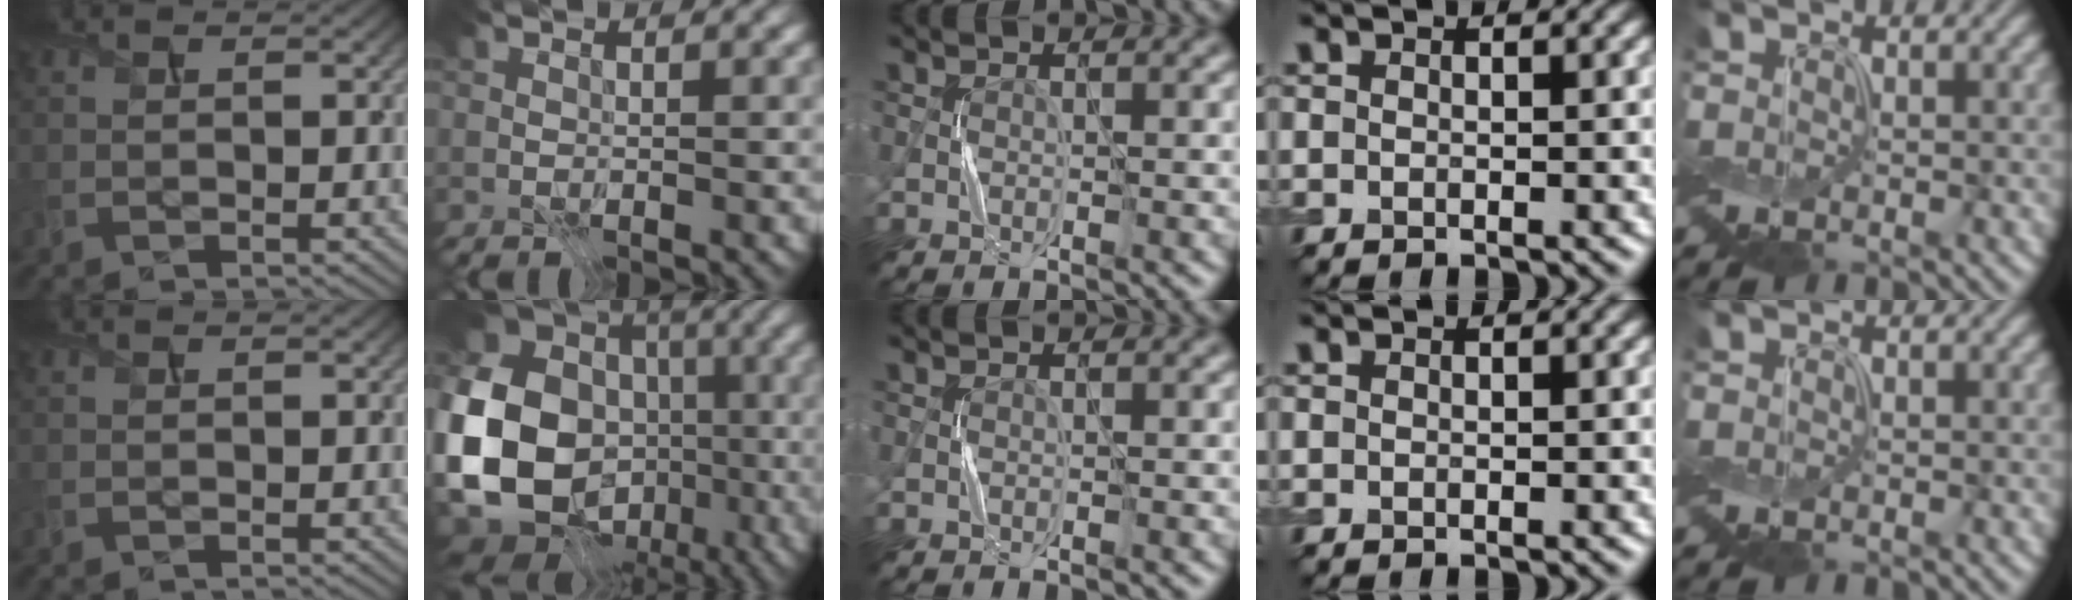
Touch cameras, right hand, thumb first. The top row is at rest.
{"index": {"total": 21.3, "force": [-3.0, 18.1, 10.8], "torque": [-0.240, -0.012, -0.084]}}